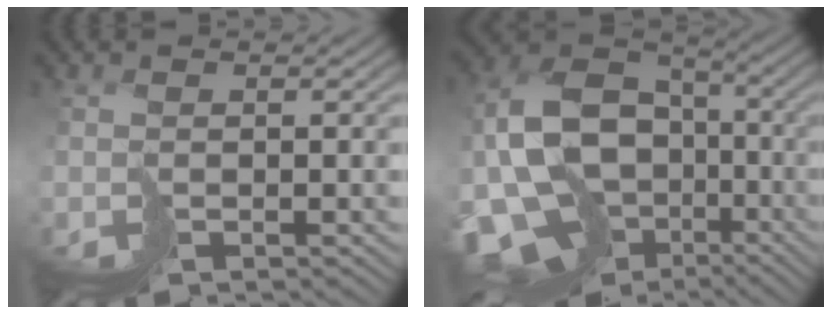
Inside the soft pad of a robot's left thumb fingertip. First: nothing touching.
{"total": 16.6, "force": [-3.4, 12.8, 9.9], "torque": [-0.212, -0.031, -0.048]}